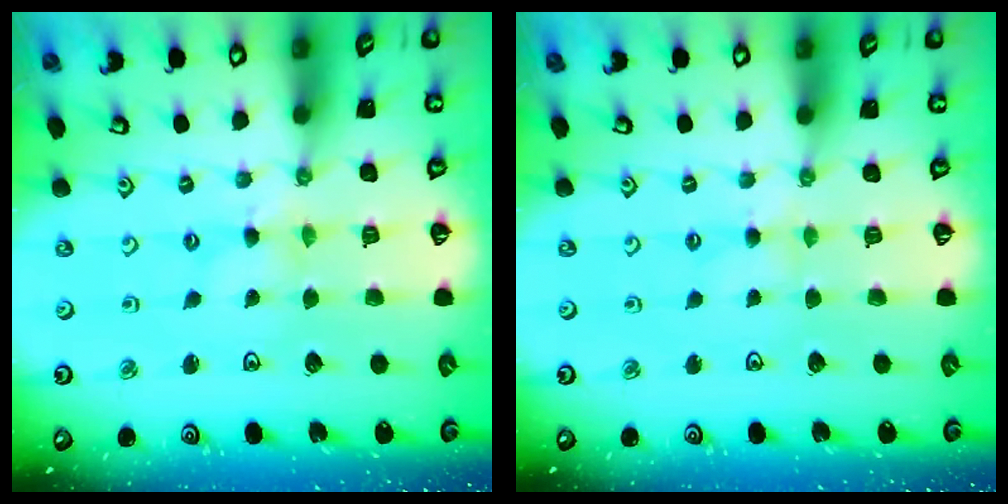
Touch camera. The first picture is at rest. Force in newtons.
{"total": 2.3, "press": 2.3, "slide": 0.4}